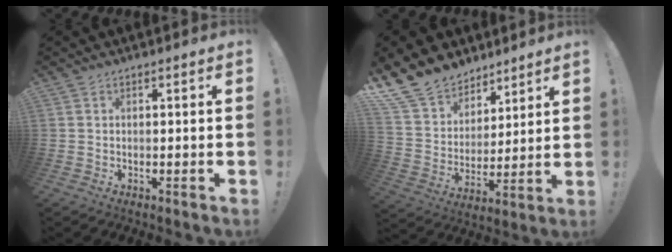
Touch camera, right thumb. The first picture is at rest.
{"total": 15.3, "force": [11.3, 9.6, 3.8], "torque": [-0.074, -0.084, 0.224]}